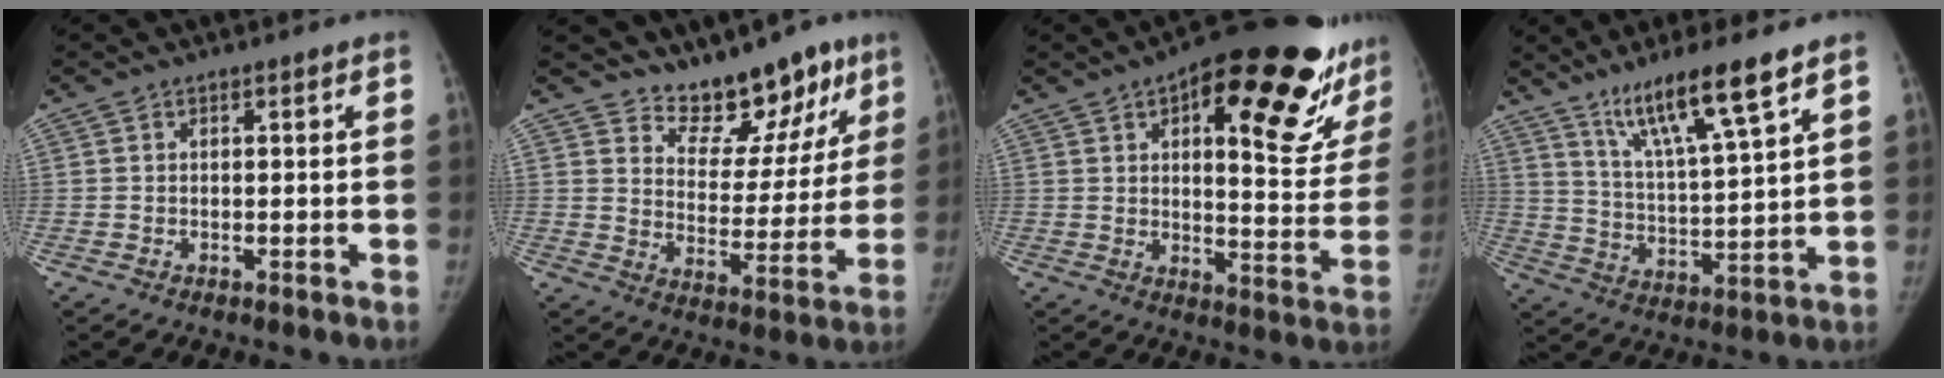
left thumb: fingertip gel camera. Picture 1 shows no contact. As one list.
[{"total": 13.7, "force": [10.9, 6.8, 4.8], "torque": [-0.009, -0.073, 0.162]}, {"total": 27.0, "force": [15.1, 9.7, 20.1], "torque": [-0.231, -0.047, 0.200]}, {"total": 13.3, "force": [8.9, 1.1, 9.8], "torque": [-0.176, -0.048, 0.167]}]